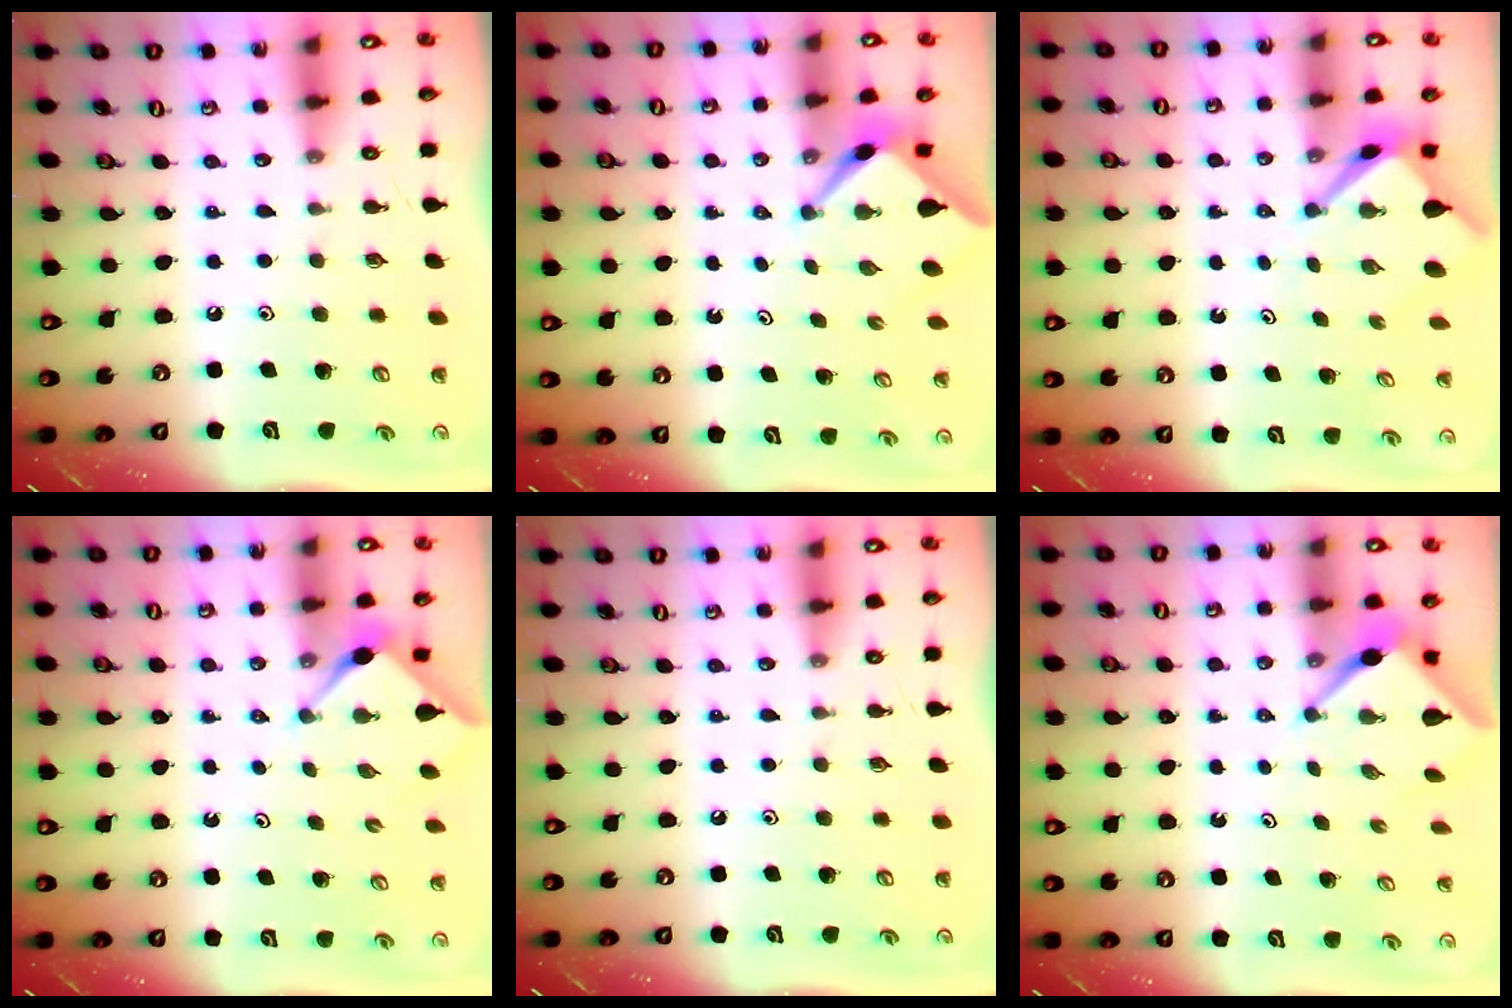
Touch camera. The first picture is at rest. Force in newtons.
{"total": 2.5, "press": 2.5, "slide": 0.2}
{"total": 3.5, "press": 3.5, "slide": 0.3}
{"total": 3.0, "press": 3.0, "slide": 0.4}
{"total": 0.0}
{"total": 2.9, "press": 2.9, "slide": 0.2}